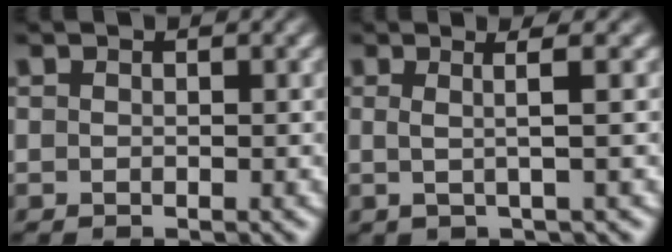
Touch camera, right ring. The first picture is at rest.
{"total": 2.9, "force": [0.8, -0.3, 2.8], "torque": [-0.042, 0.008, 0.014]}